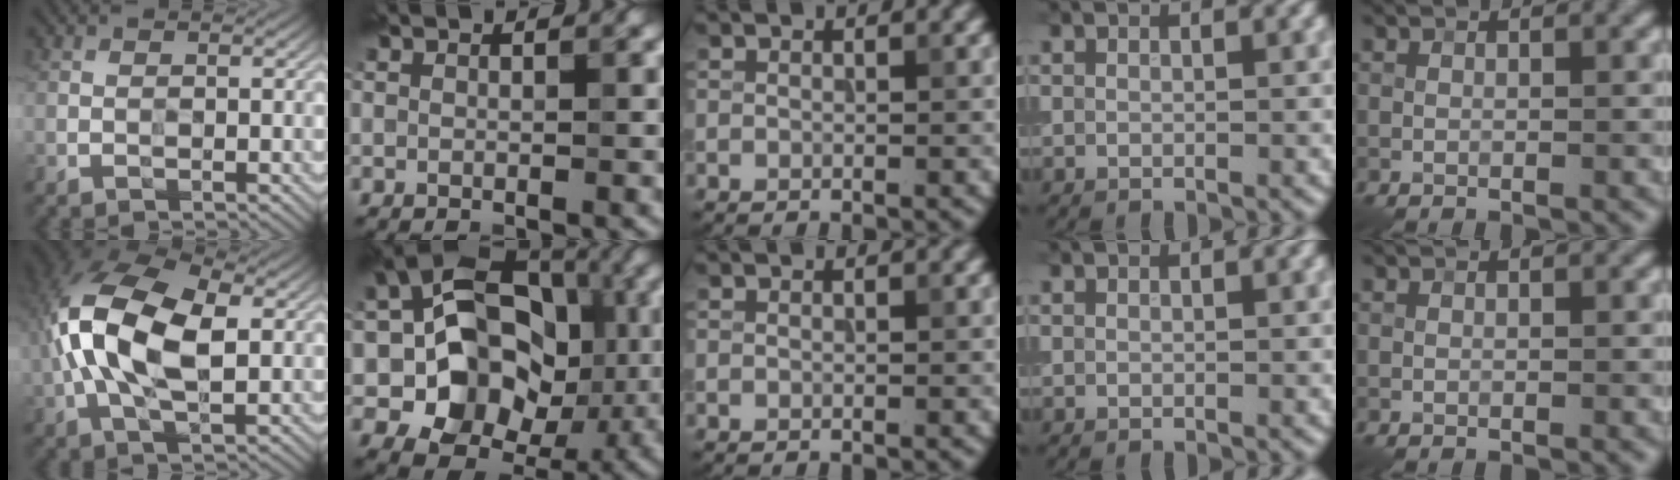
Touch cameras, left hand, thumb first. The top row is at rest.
{"thumb": {"total": 13.6, "force": [0.6, 7.4, 11.4], "torque": [-0.262, 0.023, 0.006]}, "index": {"total": 12.1, "force": [-0.8, 9.4, 7.5], "torque": [-0.098, 0.007, -0.028]}}